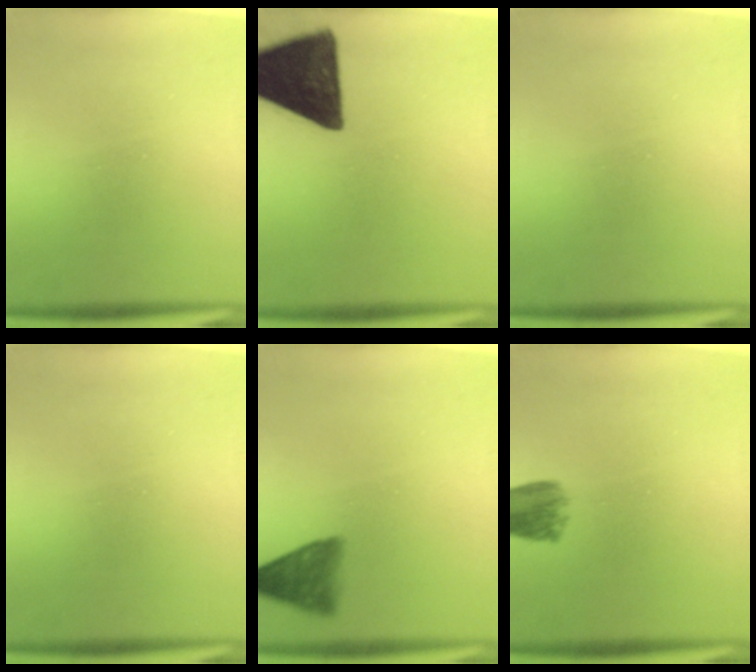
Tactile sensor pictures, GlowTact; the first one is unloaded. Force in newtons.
{"total": 16.4}
{"total": 0.0}
{"total": 0.0}
{"total": 5.2}
{"total": 4.6}